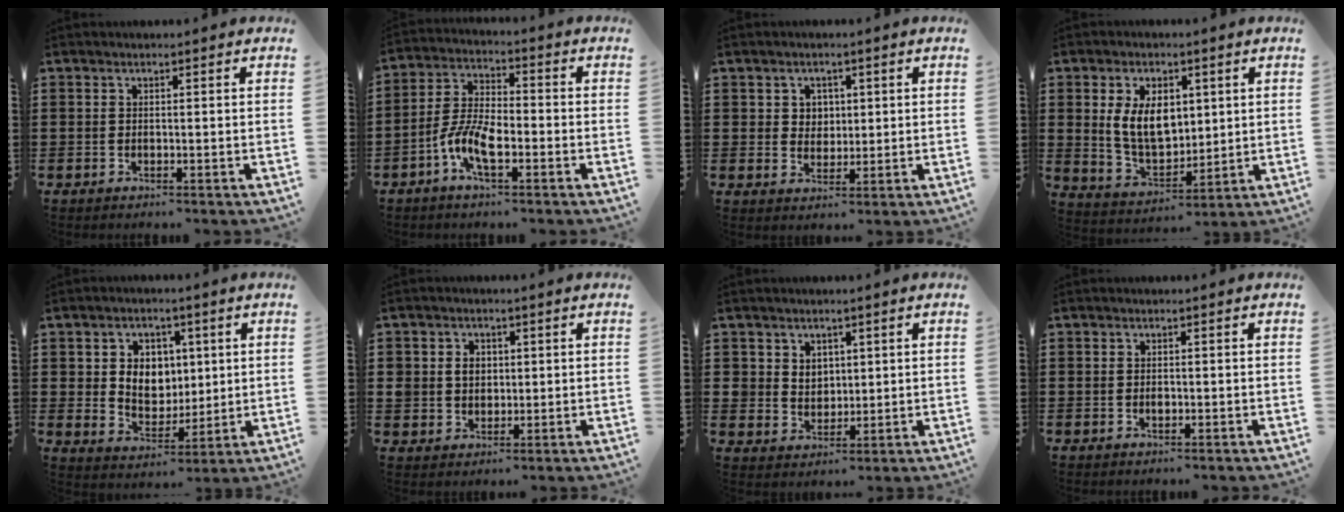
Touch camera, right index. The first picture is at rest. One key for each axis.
{"total": 7.2, "fx": -3.1, "fy": 2.7, "fz": 5.9, "tx": -0.146, "ty": -0.008, "tz": -0.066}
{"total": 2.8, "fx": 1.2, "fy": 2.4, "fz": 0.7, "tx": -0.015, "ty": 0.008, "tz": 0.019}
{"total": 8.5, "fx": 1.6, "fy": 5.5, "fz": 6.3, "tx": -0.139, "ty": 0.009, "tz": 0.026}
{"total": 5.9, "fx": 1.6, "fy": 5.3, "fz": 2.1, "tx": -0.050, "ty": 0.012, "tz": 0.024}
{"total": 3.6, "fx": 0.4, "fy": 3.4, "fz": 1.3, "tx": -0.039, "ty": 0.012, "tz": 0.005}
{"total": 4.1, "fx": 1.9, "fy": 3.6, "fz": 0.7, "tx": -0.022, "ty": 0.010, "tz": 0.032}
{"total": 0.9, "fx": -0.2, "fy": 0.7, "fz": 0.5, "tx": -0.010, "ty": 0.000, "tz": -0.004}